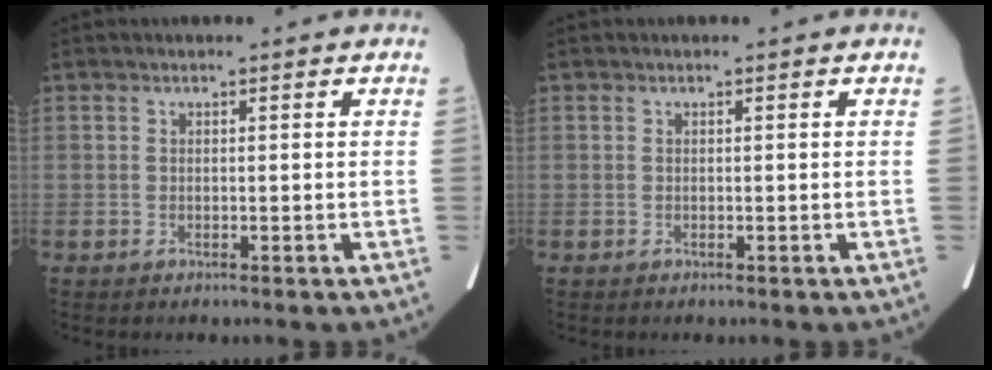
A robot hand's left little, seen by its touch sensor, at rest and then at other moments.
{"total": 0.0}